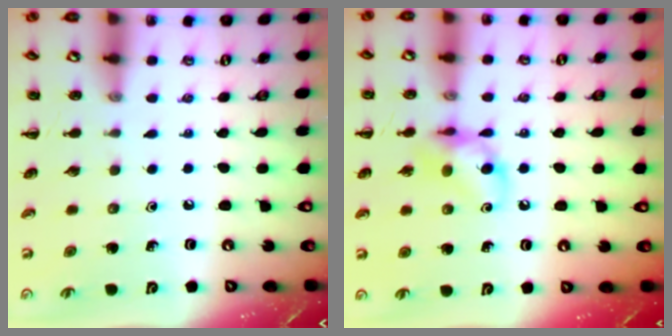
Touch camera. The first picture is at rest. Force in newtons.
{"total": 10.1, "press": 10.1, "slide": 1.0}